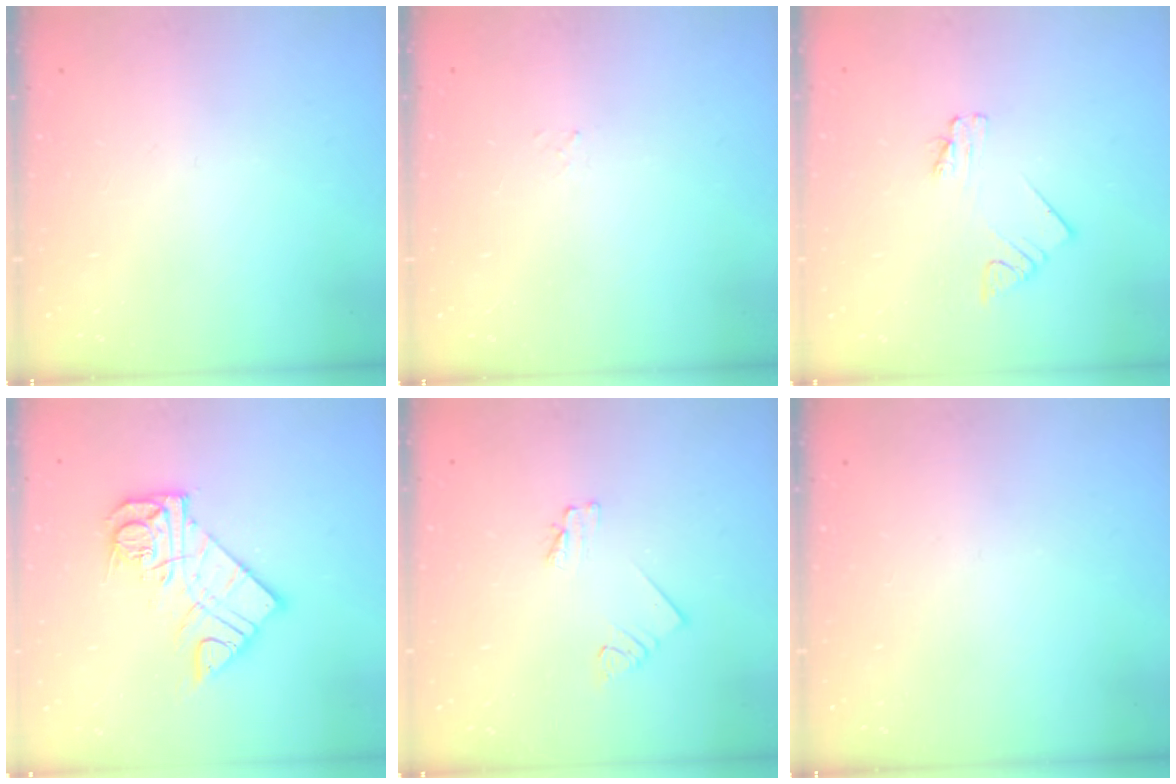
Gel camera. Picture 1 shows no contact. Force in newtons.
{"total": 1.5, "press": 1.5, "slide": 0.2}
{"total": 2.0, "press": 2.0, "slide": 0.3}
{"total": 13.7, "press": 13.7, "slide": 1.4}
{"total": 1.6, "press": 1.5, "slide": 0.2}
{"total": 0.0}